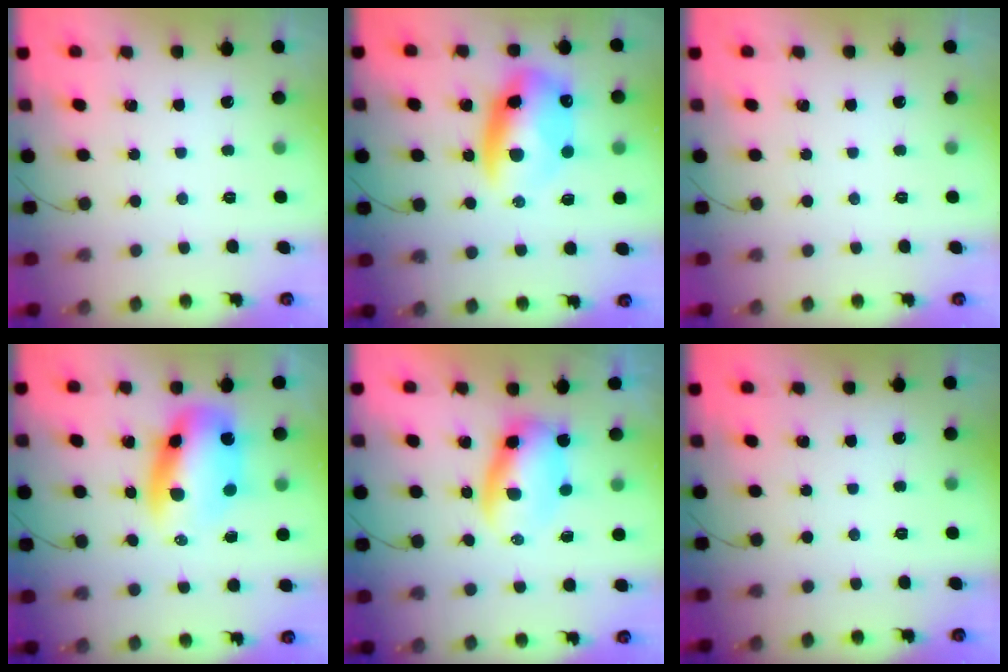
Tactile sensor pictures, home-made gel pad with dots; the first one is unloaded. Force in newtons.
{"total": 12.9, "press": 12.6, "slide": 2.8}
{"total": 0.0}
{"total": 11.7, "press": 11.4, "slide": 2.9}
{"total": 6.2, "press": 6.0, "slide": 1.3}
{"total": 0.0}